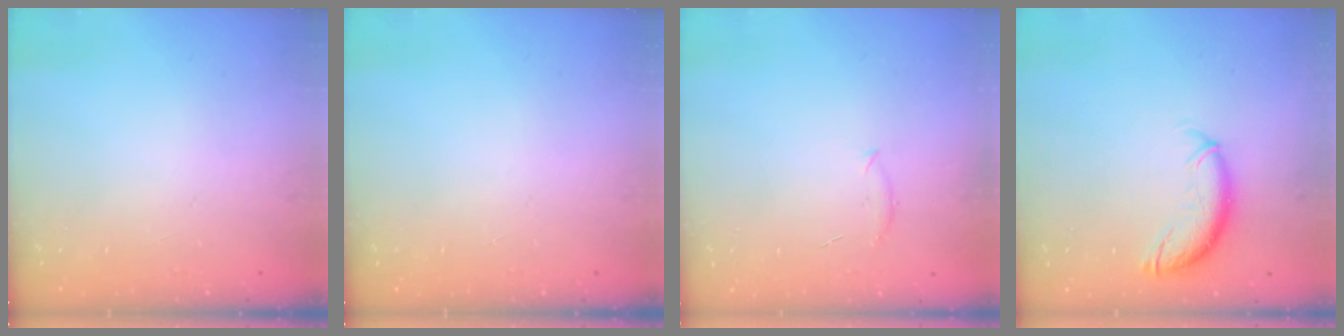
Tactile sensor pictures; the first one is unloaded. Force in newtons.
{"total": 0.0}
{"total": 5.5, "press": 5.2, "slide": 1.5}
{"total": 9.9, "press": 9.8, "slide": 1.4}